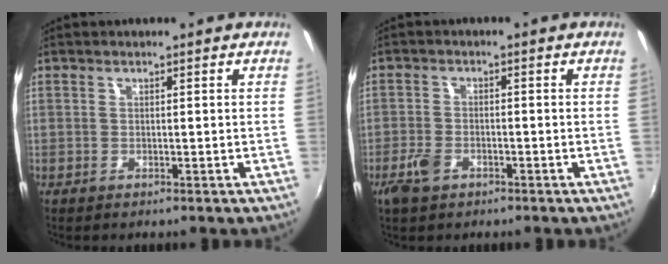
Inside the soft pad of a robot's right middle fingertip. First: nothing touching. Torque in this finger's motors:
{"motor_torque": [0.64, -0.60, 0.08, 0.03]}